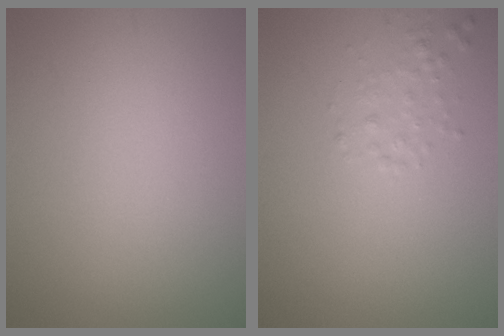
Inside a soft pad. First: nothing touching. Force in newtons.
{"total": 1.2, "press": 1.2, "slide": 0.1}